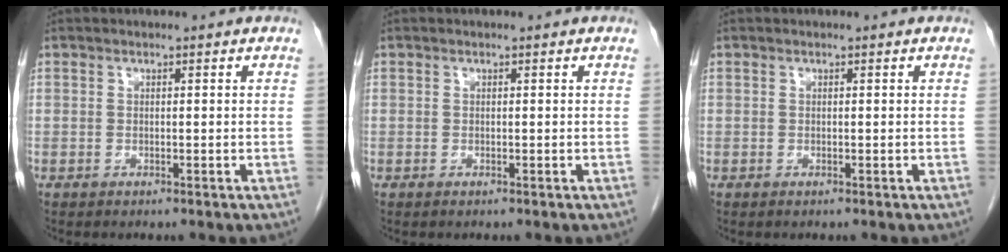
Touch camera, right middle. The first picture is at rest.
{"total": 0.0}
{"total": 0.0}